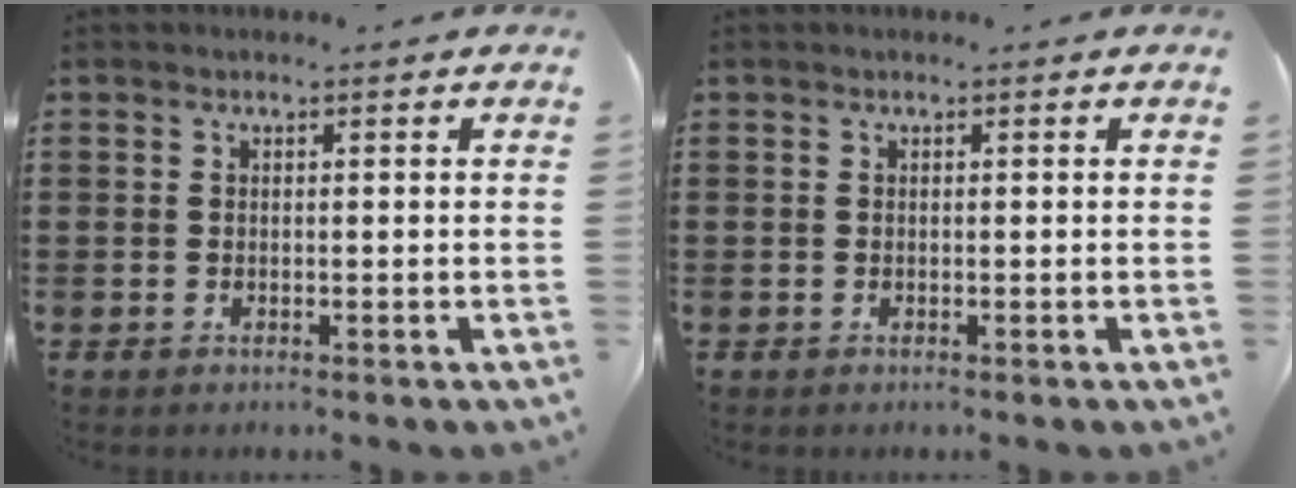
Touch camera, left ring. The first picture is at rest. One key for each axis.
{"total": 0.0}